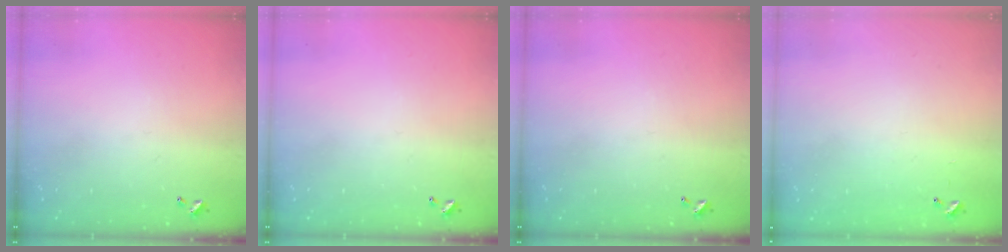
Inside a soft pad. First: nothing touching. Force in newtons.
{"total": 0.0}
{"total": 0.0}
{"total": 8.0, "press": 8.0, "slide": 0.5}